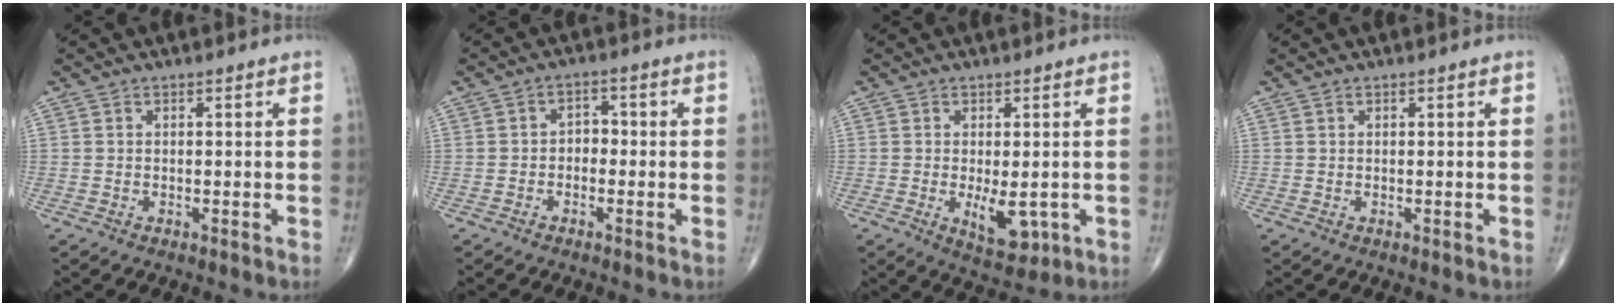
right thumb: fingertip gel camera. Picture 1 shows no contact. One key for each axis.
{"total": 2.7, "fx": -0.8, "fy": 2.0, "fz": 1.6, "tx": -0.011, "ty": 0.015, "tz": -0.023}
{"total": 6.1, "fx": -1.1, "fy": 2.8, "fz": 5.3, "tx": -0.069, "ty": -0.014, "tz": -0.005}
{"total": 0.0}